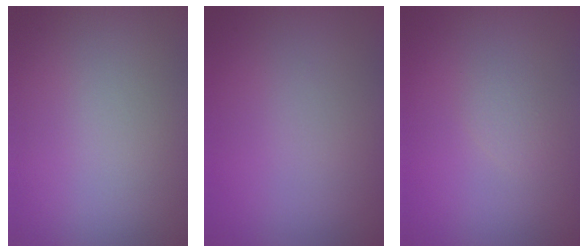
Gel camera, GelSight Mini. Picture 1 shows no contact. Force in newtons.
{"total": 0.0}
{"total": 1.0, "press": 1.0, "slide": 0.0}